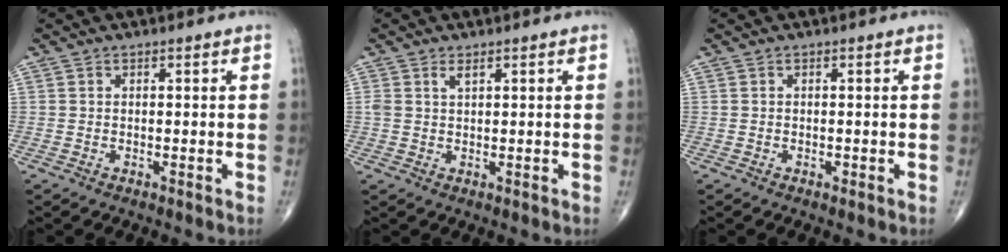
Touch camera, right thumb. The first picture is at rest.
{"total": 1.5, "force": [0.9, 0.5, 1.0], "torque": [-0.023, 0.001, 0.022]}
{"total": 0.0}